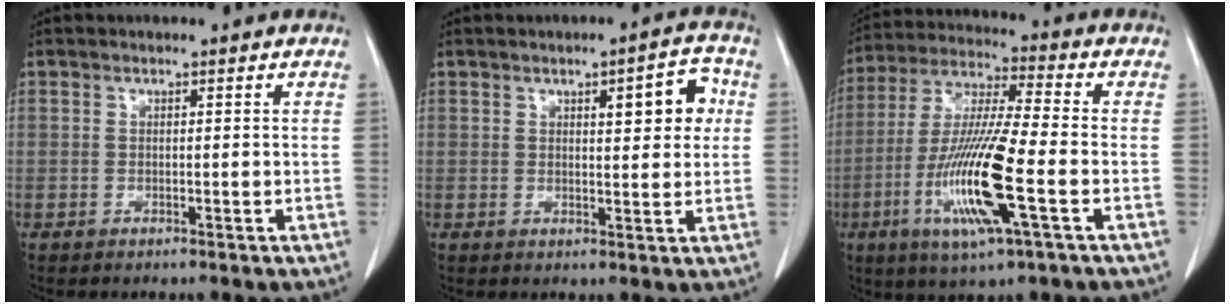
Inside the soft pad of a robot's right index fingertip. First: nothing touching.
{"total": 6.3, "force": [1.8, 1.8, 5.7], "torque": [-0.072, 0.012, 0.022]}
{"total": 15.8, "force": [-4.8, 0.7, 15.0], "torque": [-0.309, -0.018, -0.093]}